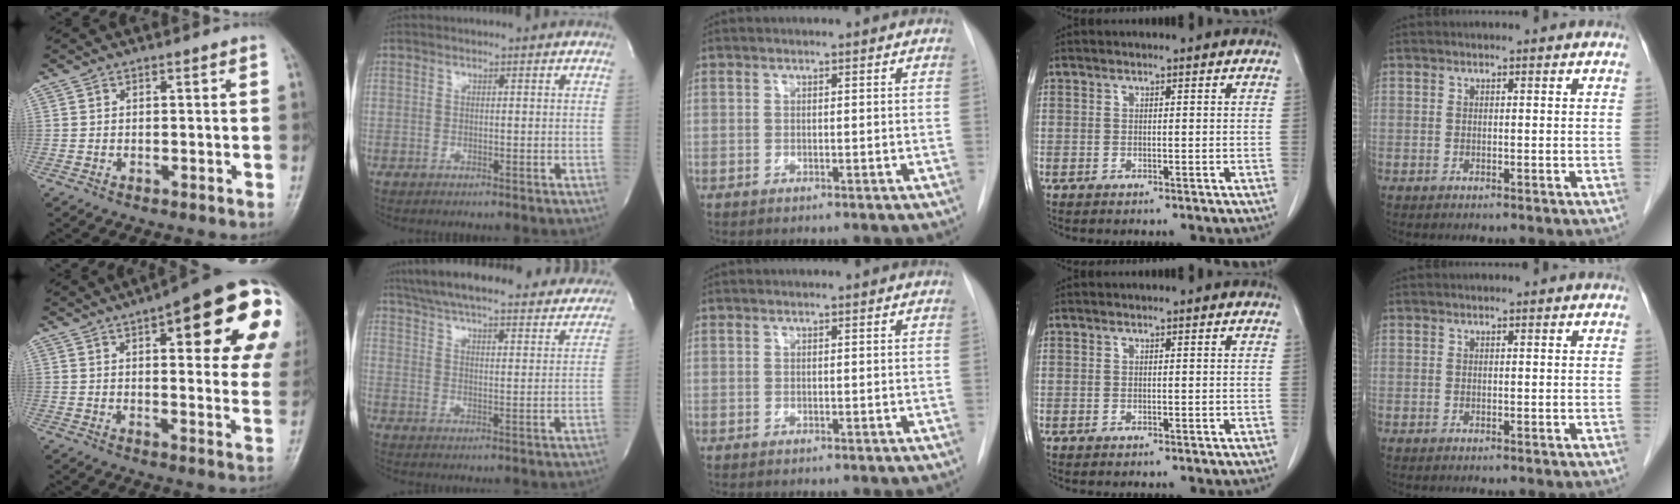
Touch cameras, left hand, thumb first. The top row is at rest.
{"thumb": {"total": 26.1, "force": [10.1, 8.1, 22.7], "torque": [-0.210, 0.002, 0.129]}, "index": {"total": 32.3, "force": [29.0, 6.1, 13.0], "torque": [-0.219, -0.033, 0.365]}}